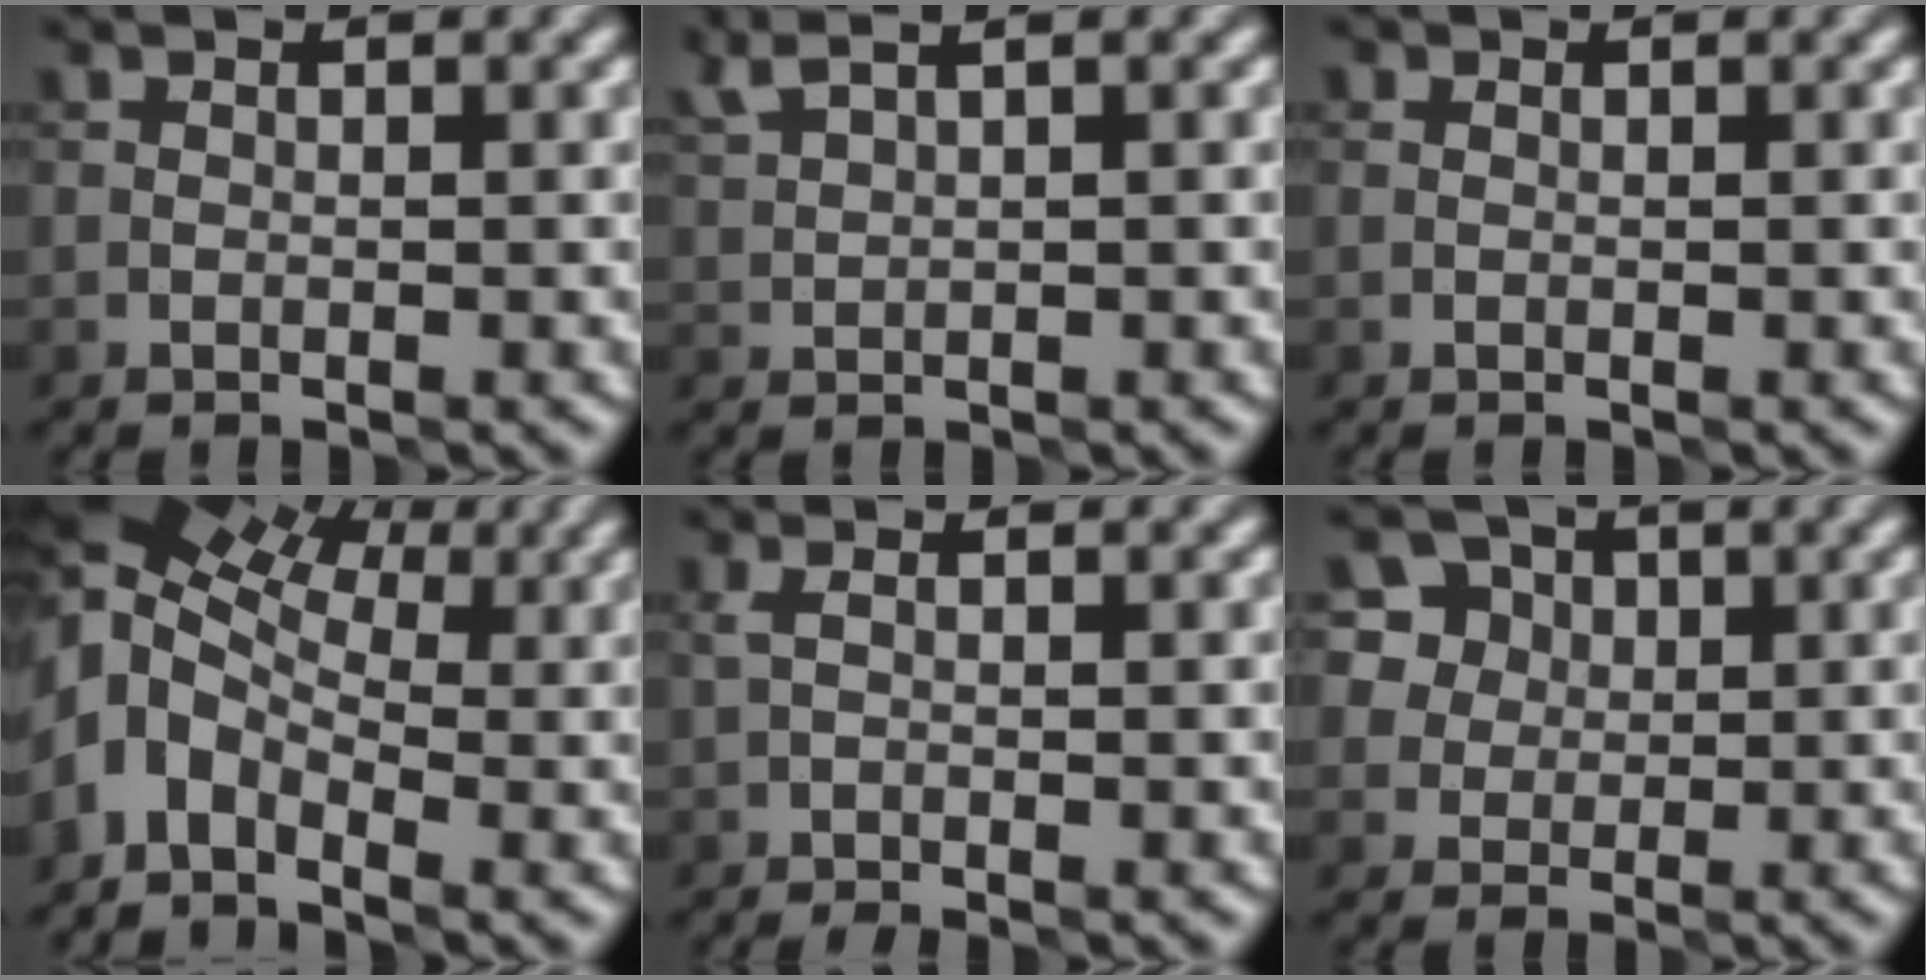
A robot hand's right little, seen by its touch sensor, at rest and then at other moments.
{"total": 2.6, "force": [2.1, 0.6, 1.3], "torque": [-0.021, 0.016, 0.042]}
{"total": 0.0}
{"total": 10.1, "force": [0.8, 6.7, 7.5], "torque": [-0.161, 0.013, 0.009]}
{"total": 1.7, "force": [-0.3, 0.5, 1.6], "torque": [-0.031, -0.002, -0.003]}
{"total": 8.1, "force": [4.0, 6.5, 2.7], "torque": [-0.063, 0.029, 0.058]}